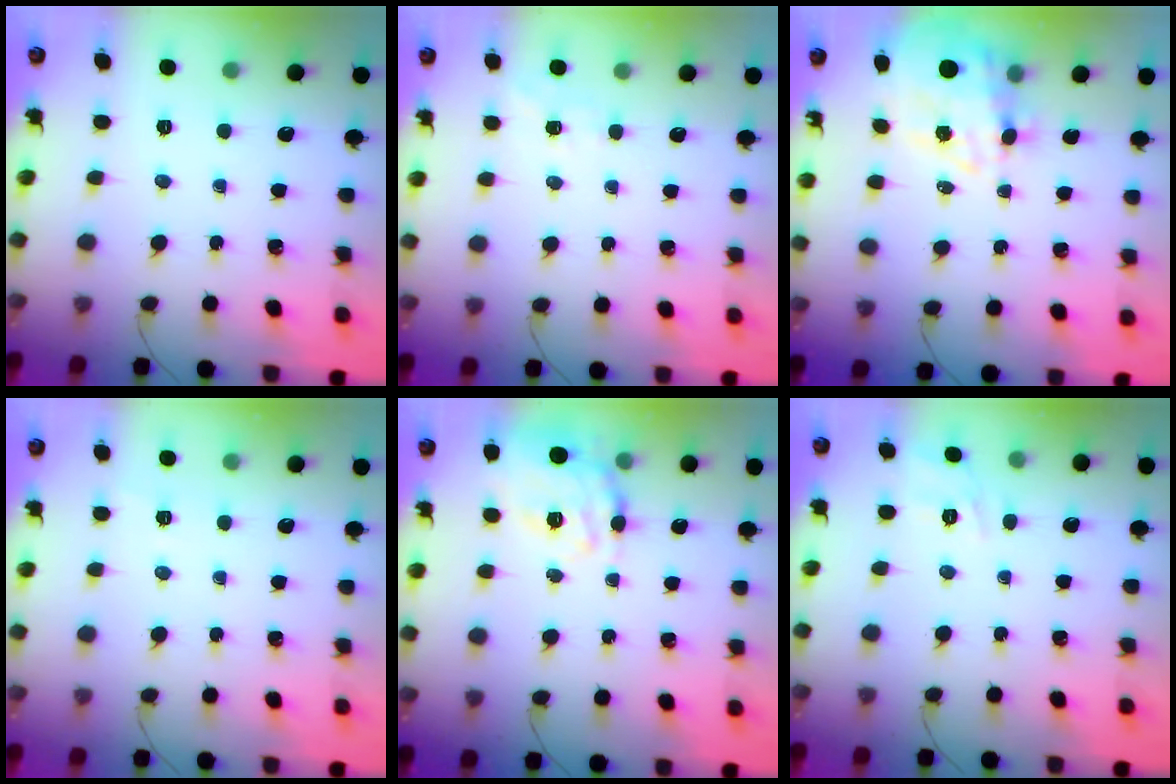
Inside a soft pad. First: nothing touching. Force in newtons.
{"total": 2.3, "press": 1.6, "slide": 1.7}
{"total": 13.5, "press": 13.0, "slide": 3.4}
{"total": 1.3, "press": 0.0, "slide": 1.3}
{"total": 16.8, "press": 16.7, "slide": 1.9}
{"total": 4.2, "press": 3.8, "slide": 1.7}